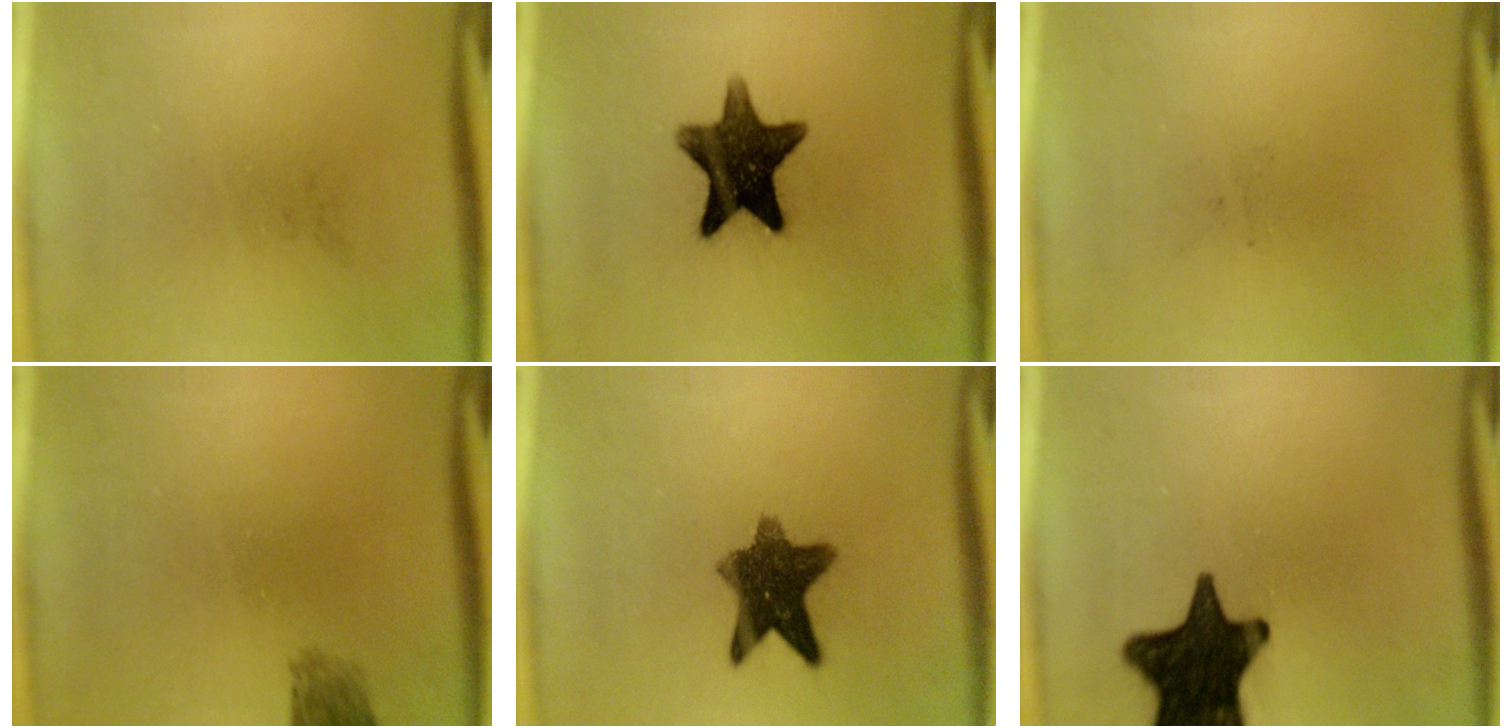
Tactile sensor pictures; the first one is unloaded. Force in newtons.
{"total": 13.1}
{"total": 0.0}
{"total": 2.2}
{"total": 9.9}
{"total": 17.4}